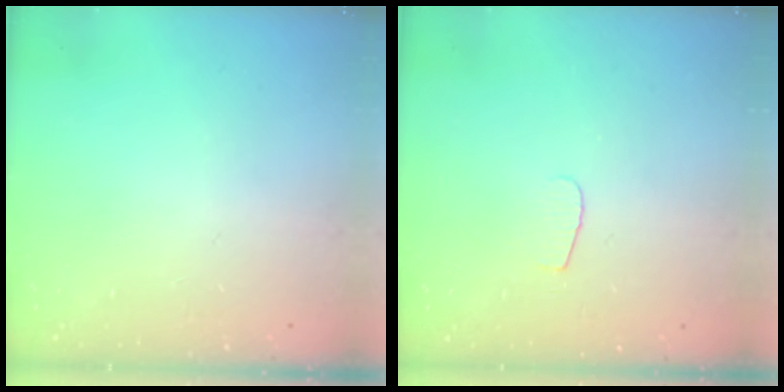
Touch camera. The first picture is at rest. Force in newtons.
{"total": 4.0, "press": 4.0, "slide": 0.4}